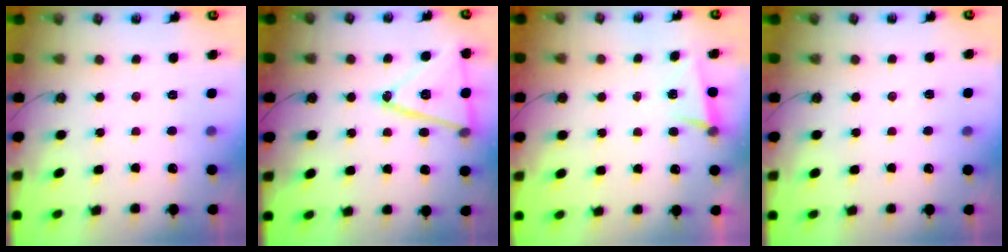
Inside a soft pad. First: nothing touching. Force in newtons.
{"total": 18.1, "press": 17.8, "slide": 3.4}
{"total": 4.2, "press": 3.0, "slide": 3.0}
{"total": 5.4, "press": 3.7, "slide": 3.9}